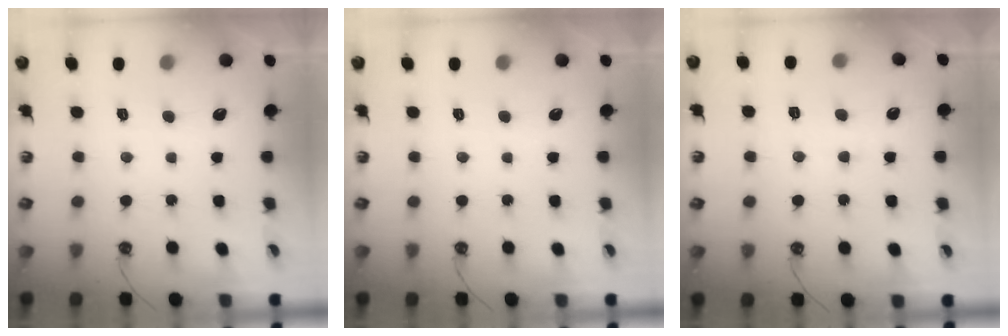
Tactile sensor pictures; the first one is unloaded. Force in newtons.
{"total": 0.0}
{"total": 2.6, "press": 2.6, "slide": 0.5}